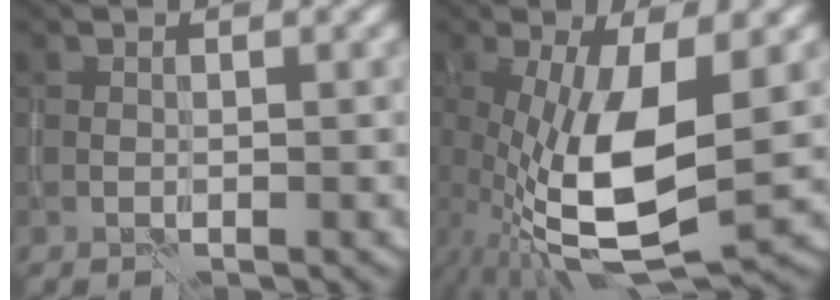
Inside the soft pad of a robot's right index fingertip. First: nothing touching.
{"total": 11.8, "force": [-1.3, 4.6, 10.8], "torque": [-0.212, -0.025, -0.019]}